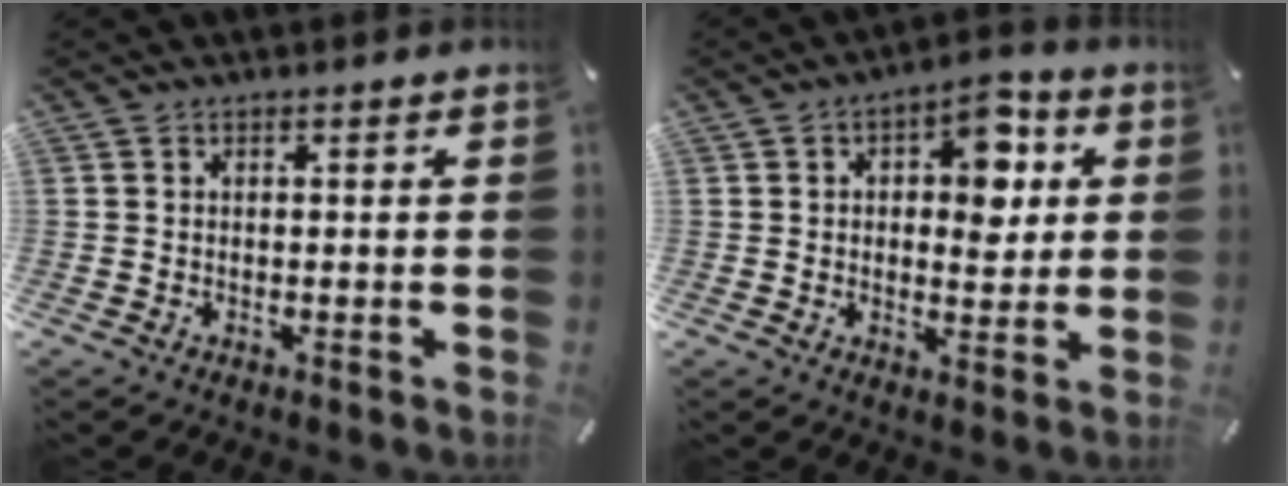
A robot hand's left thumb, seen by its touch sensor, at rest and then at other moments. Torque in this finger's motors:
{"motor_torque": [0.32, 0.20, 0.45, 0.17, 0.08]}